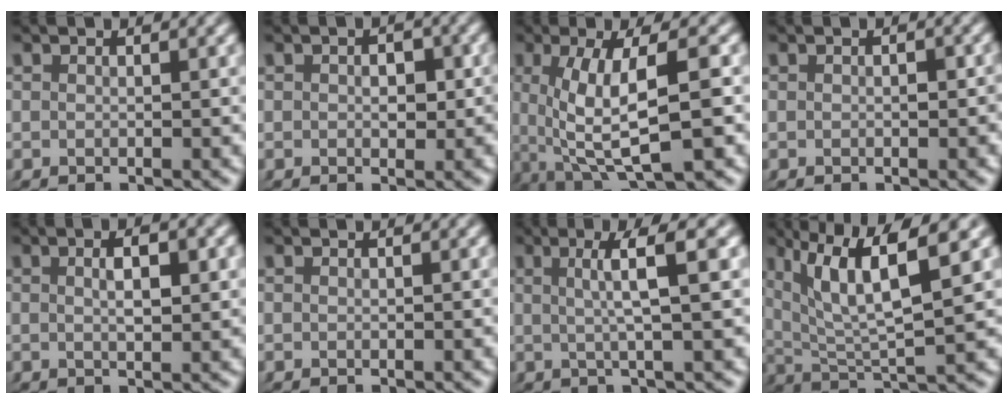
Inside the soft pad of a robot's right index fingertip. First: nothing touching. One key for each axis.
{"total": 2.1, "fx": -0.1, "fy": 1.6, "fz": 1.4, "tx": -0.015, "ty": -0.008, "tz": -0.001}
{"total": 9.7, "fx": -0.1, "fy": 4.4, "fz": 8.6, "tx": -0.147, "ty": -0.010, "tz": 0.007}
{"total": 1.2, "fx": -0.2, "fy": 0.8, "fz": 0.9, "tx": -0.011, "ty": -0.006, "tz": -0.001}
{"total": 2.8, "fx": 0.4, "fy": 0.9, "fz": 2.6, "tx": -0.033, "ty": 0.004, "tz": 0.005}
{"total": 0.0}
{"total": 4.2, "fx": 1.4, "fy": -0.6, "fz": 3.9, "tx": -0.062, "ty": 0.012, "tz": 0.019}
{"total": 8.4, "fx": 3.5, "fy": 3.7, "fz": 6.7, "tx": -0.118, "ty": 0.012, "tz": 0.053}